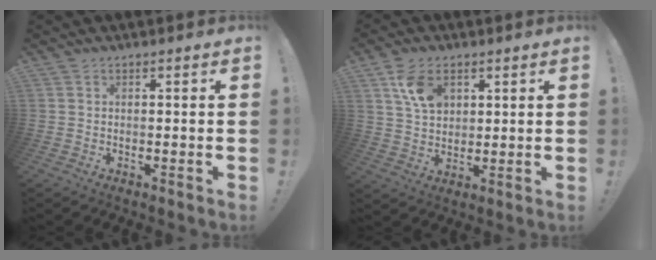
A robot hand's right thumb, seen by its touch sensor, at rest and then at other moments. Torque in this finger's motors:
{"motor_torque": [-0.03, 0.08, 0.18, 0.65, 0.02]}